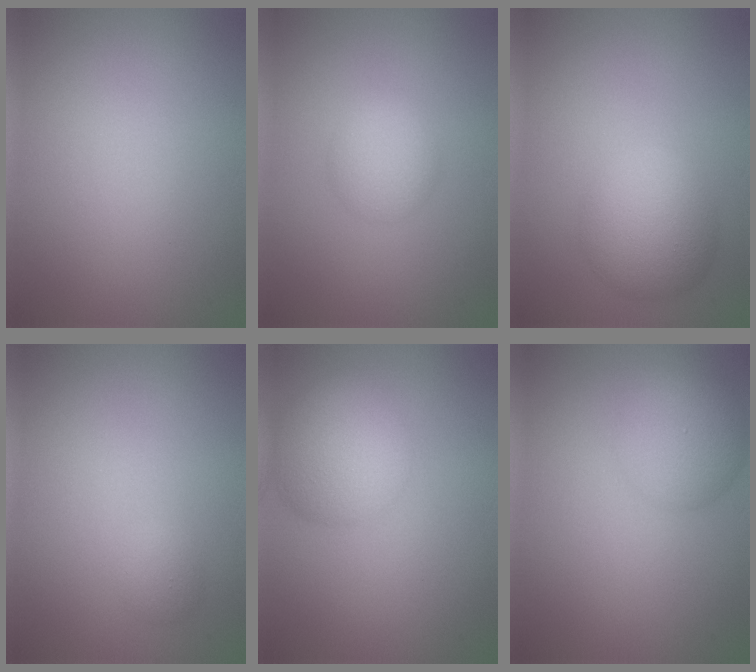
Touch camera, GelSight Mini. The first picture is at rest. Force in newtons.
{"total": 2.6, "press": 2.6, "slide": 0.0}
{"total": 5.2, "press": 5.2, "slide": 0.2}
{"total": 1.1, "press": 1.1, "slide": 0.1}
{"total": 5.7, "press": 5.7, "slide": 0.3}
{"total": 4.4, "press": 4.4, "slide": 0.2}